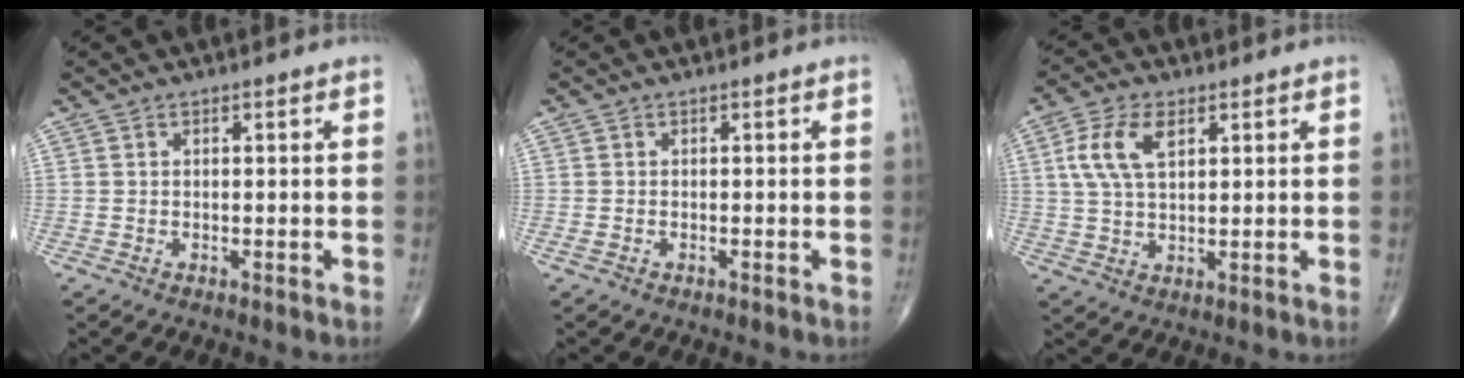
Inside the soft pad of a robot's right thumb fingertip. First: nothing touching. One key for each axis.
{"total": 0.6, "fx": -0.2, "fy": 0.4, "fz": 0.3, "tx": -0.012, "ty": 0.002, "tz": -0.002}
{"total": 8.2, "fx": 2.7, "fy": 4.3, "fz": 6.4, "tx": -0.132, "ty": 0.003, "tz": 0.053}